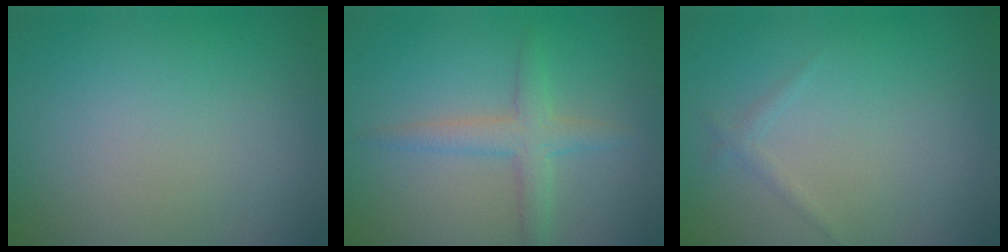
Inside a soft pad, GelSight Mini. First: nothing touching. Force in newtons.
{"total": 2.7, "press": 2.7, "slide": 0.1}
{"total": 0.7, "press": 0.7, "slide": 0.0}